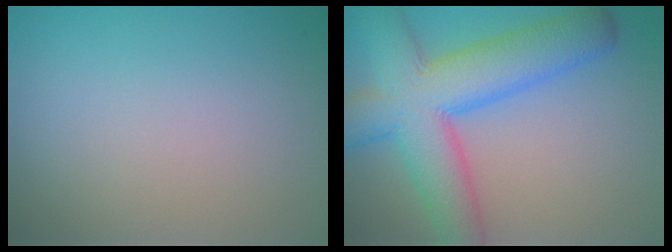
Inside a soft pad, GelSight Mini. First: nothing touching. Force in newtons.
{"total": 10.1, "press": 10.1, "slide": 0.4}